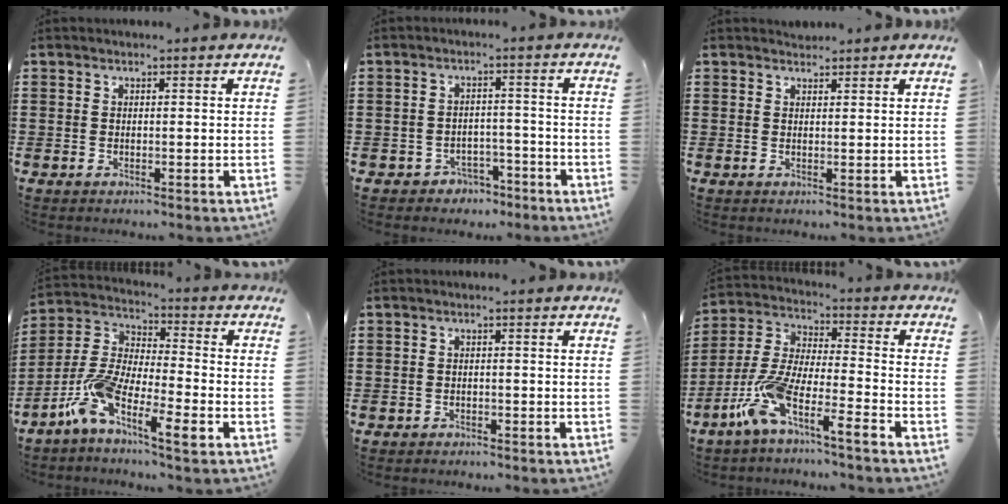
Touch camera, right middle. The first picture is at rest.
{"total": 3.0, "force": [-2.8, 1.1, 0.0], "torque": [-0.010, 0.004, -0.060]}
{"total": 1.2, "force": [1.2, 0.3, -0.1], "torque": [-0.001, 0.002, 0.024]}
{"total": 9.8, "force": [-6.2, 1.9, 7.3], "torque": [-0.179, -0.019, -0.131]}
{"total": 1.0, "force": [-0.9, 0.4, 0.0], "torque": [-0.002, 0.003, -0.020]}
{"total": 8.5, "force": [-7.0, -0.2, 4.8], "torque": [-0.128, -0.024, -0.150]}